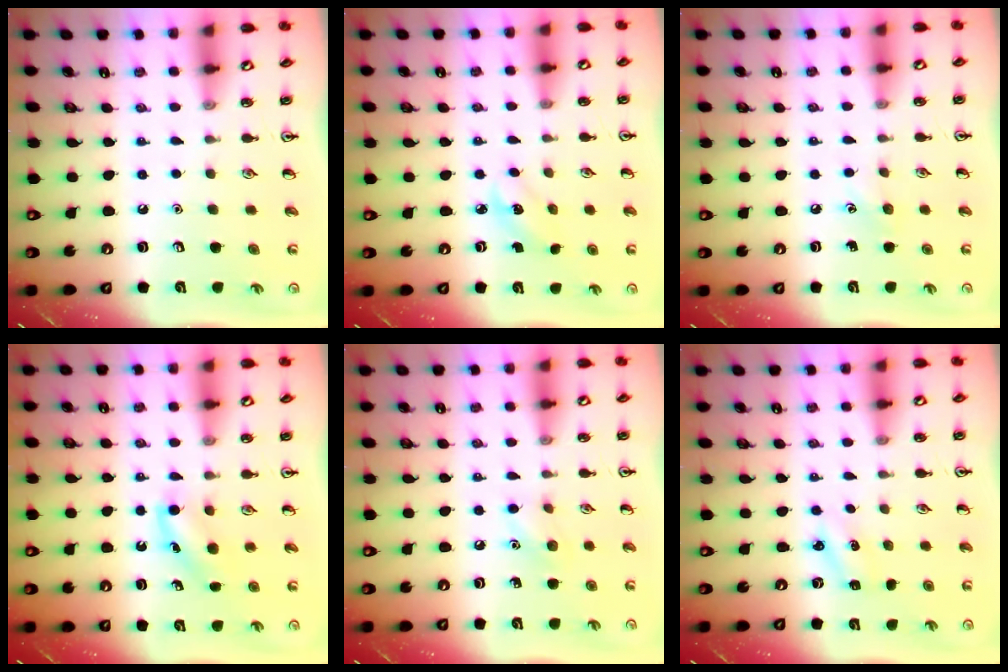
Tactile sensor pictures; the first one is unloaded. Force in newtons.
{"total": 2.9, "press": 2.8, "slide": 0.9}
{"total": 5.3, "press": 5.2, "slide": 1.2}
{"total": 5.2, "press": 5.0, "slide": 1.2}
{"total": 7.4, "press": 7.1, "slide": 2.1}
{"total": 2.5, "press": 2.3, "slide": 0.9}